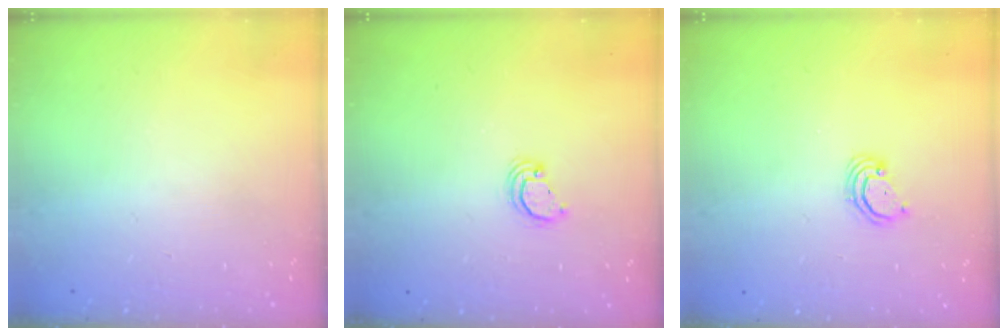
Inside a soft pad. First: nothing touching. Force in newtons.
{"total": 2.9, "press": 2.9, "slide": 0.1}
{"total": 2.8, "press": 2.8, "slide": 0.3}